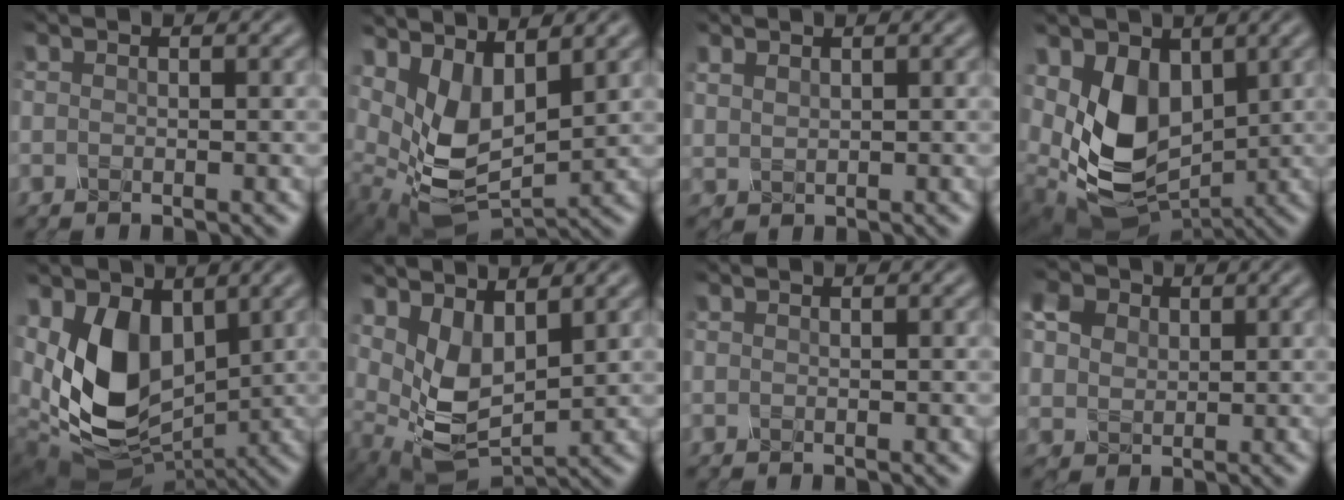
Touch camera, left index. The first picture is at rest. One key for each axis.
{"total": 6.1, "fx": 2.6, "fy": 3.3, "fz": 4.4, "tx": -0.105, "ty": -0.014, "tz": 0.067}
{"total": 1.3, "fx": 1.0, "fy": -0.3, "fz": -0.8, "tx": -0.003, "ty": 0.003, "tz": 0.030}
{"total": 7.3, "fx": 1.2, "fy": 5.1, "fz": 5.2, "tx": -0.135, "ty": -0.025, "tz": 0.040}
{"total": 9.5, "fx": 1.2, "fy": 6.1, "fz": 7.2, "tx": -0.173, "ty": -0.024, "tz": 0.033}
{"total": 4.6, "fx": 2.1, "fy": 2.4, "fz": 3.3, "tx": -0.085, "ty": -0.010, "tz": 0.054}
{"total": 0.0}
{"total": 4.8, "fx": 2.7, "fy": 3.5, "fz": 1.9, "tx": -0.084, "ty": 0.023, "tz": 0.052}